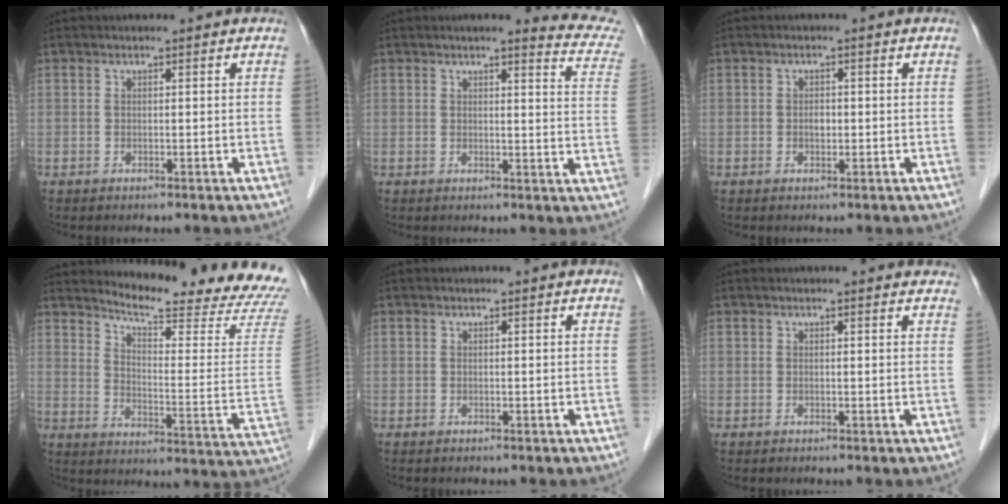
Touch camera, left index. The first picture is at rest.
{"total": 9.4, "force": [8.9, 0.6, 3.0], "torque": [-0.017, -0.039, 0.070]}
{"total": 1.2, "force": [-0.2, 0.8, 0.8], "torque": [-0.015, 0.001, -0.003]}
{"total": 19.8, "force": [18.8, -0.5, 6.2], "torque": [-0.101, -0.130, 0.227]}
{"total": 0.0}
{"total": 2.8, "force": [2.6, 0.8, 0.7], "torque": [-0.010, 0.004, 0.014]}